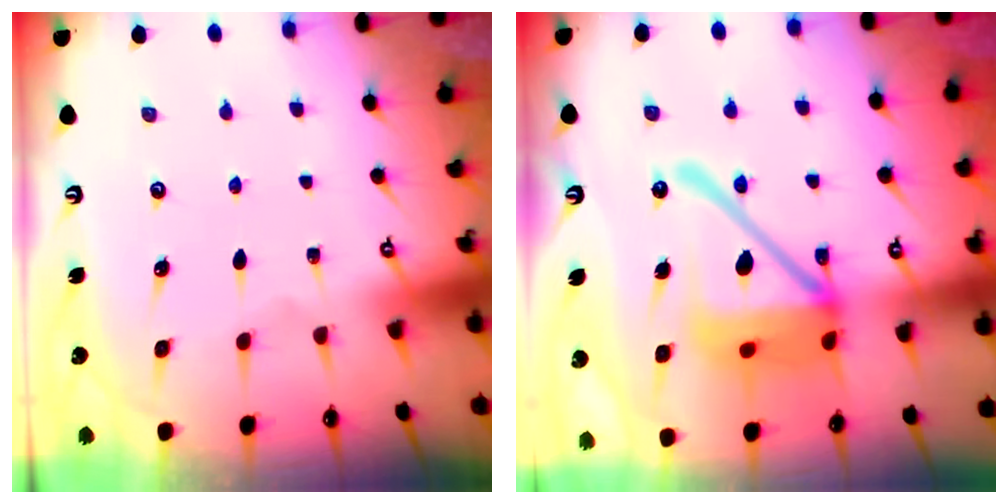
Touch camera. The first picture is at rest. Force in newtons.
{"total": 20.2, "press": 20.0, "slide": 2.8}